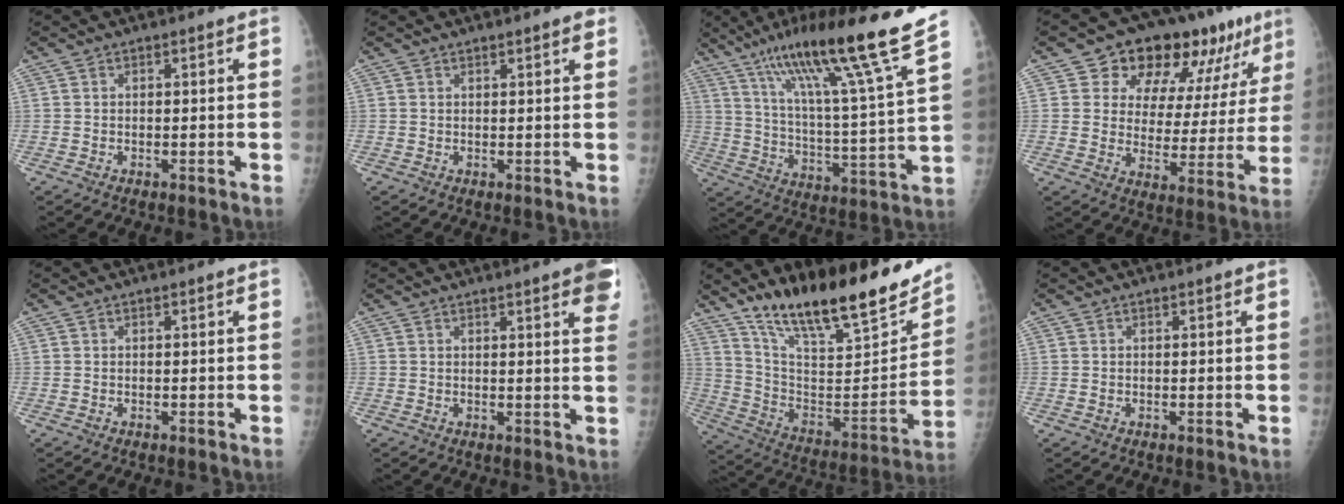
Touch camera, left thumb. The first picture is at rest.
{"total": 1.7, "force": [1.2, 0.3, 1.2], "torque": [-0.014, -0.005, 0.014]}
{"total": 21.4, "force": [15.5, -0.2, 14.8], "torque": [-0.224, -0.079, 0.252]}
{"total": 18.5, "force": [11.2, 9.7, 11.0], "torque": [-0.096, -0.030, 0.158]}
{"total": 0.0}
{"total": 7.8, "force": [4.4, 1.3, 6.3], "torque": [-0.057, -0.007, 0.045]}
{"total": 26.3, "force": [19.5, 7.0, 16.1], "torque": [-0.223, -0.083, 0.324]}
{"total": 0.0}